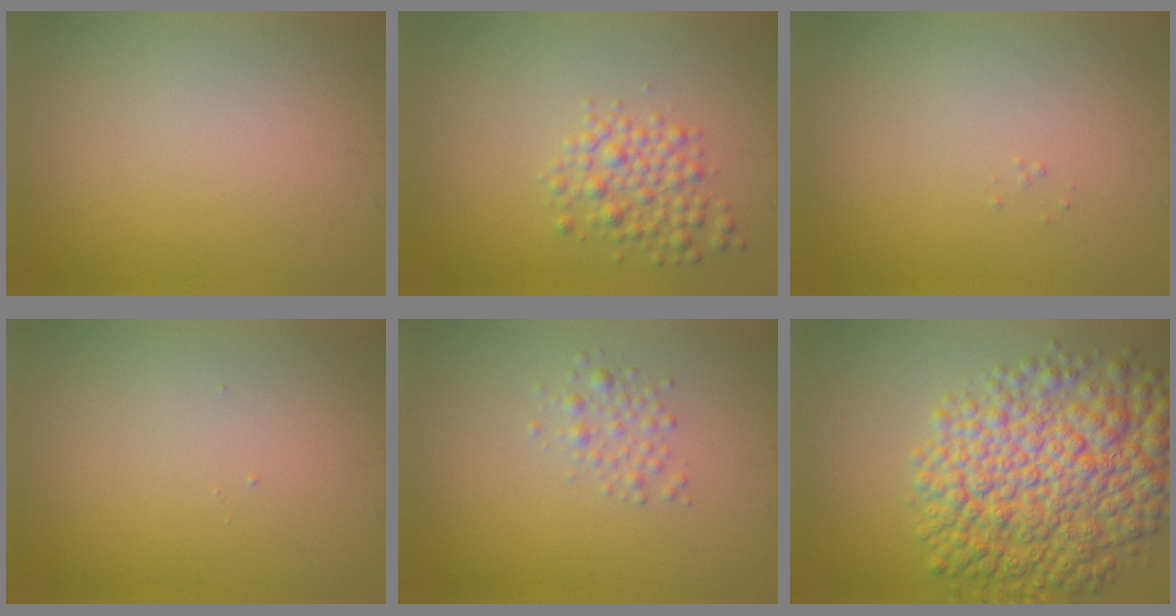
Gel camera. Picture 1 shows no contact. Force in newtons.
{"total": 3.0, "press": 3.0, "slide": 0.1}
{"total": 0.0}
{"total": 0.0}
{"total": 1.7, "press": 1.7, "slide": 0.0}
{"total": 11.2, "press": 11.2, "slide": 0.3}